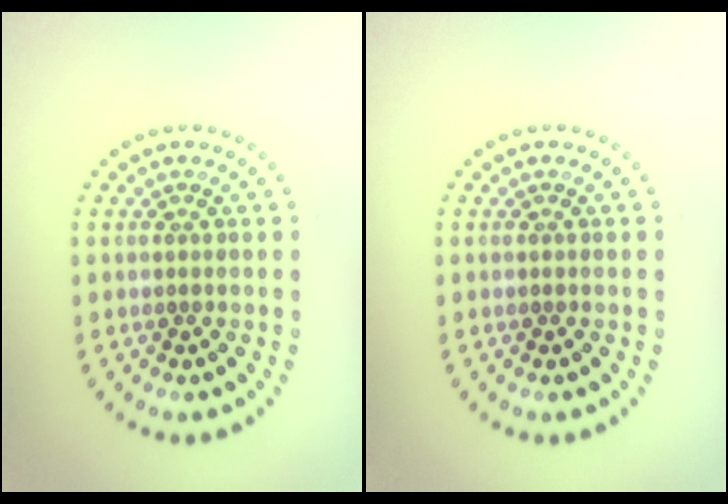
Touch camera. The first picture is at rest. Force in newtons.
{"total": 0.0}